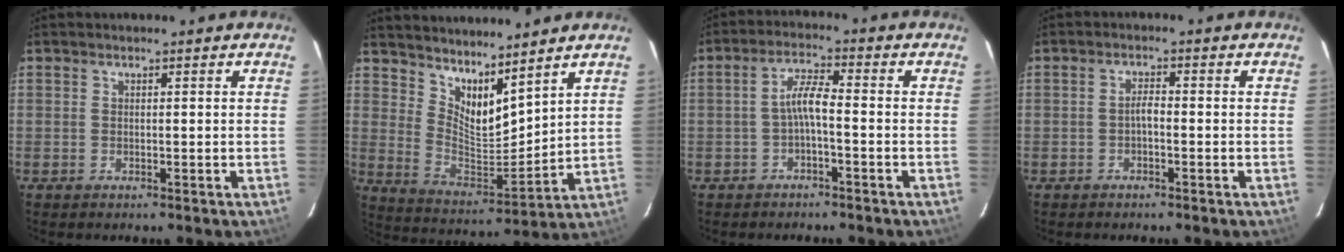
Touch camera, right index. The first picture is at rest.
{"total": 11.7, "force": [9.2, 3.3, 6.4], "torque": [-0.110, -0.013, 0.172]}
{"total": 3.9, "force": [-1.6, 0.5, 3.6], "torque": [-0.077, 0.012, -0.029]}
{"total": 1.6, "force": [-0.8, 0.5, 1.3], "torque": [-0.026, 0.007, -0.016]}